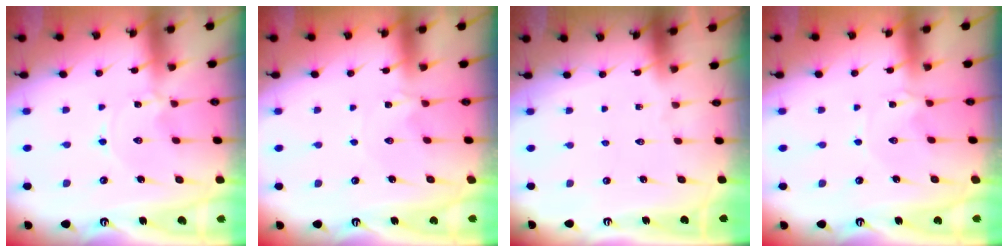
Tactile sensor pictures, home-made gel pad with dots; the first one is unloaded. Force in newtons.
{"total": 0.6, "press": 0.5, "slide": 0.3}
{"total": 0.0}
{"total": 0.7, "press": 0.6, "slide": 0.3}